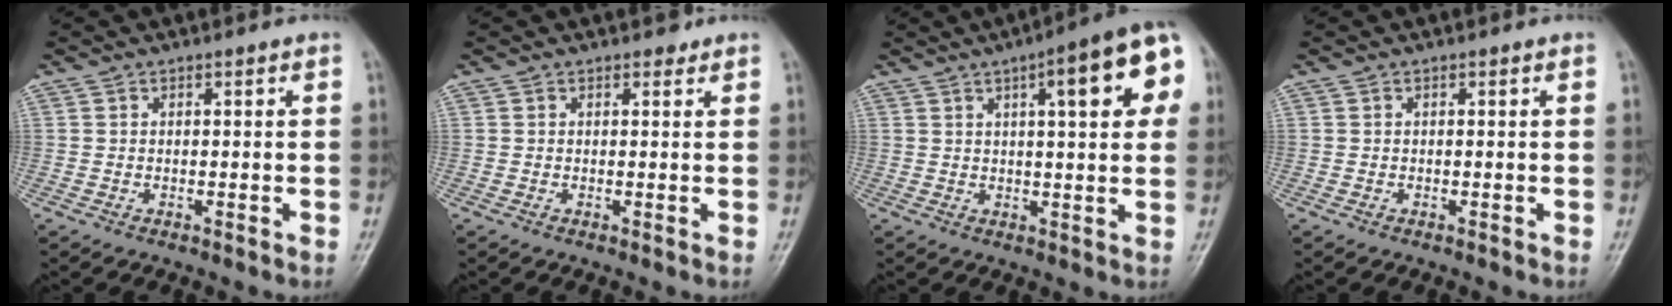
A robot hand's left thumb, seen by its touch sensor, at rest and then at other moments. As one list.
[{"total": 1.0, "force": [0.7, 0.7, 0.2], "torque": [0.007, -0.001, 0.004]}, {"total": 14.5, "force": [5.0, 3.9, 13.0], "torque": [-0.143, 0.011, 0.056]}, {"total": 0.0}]